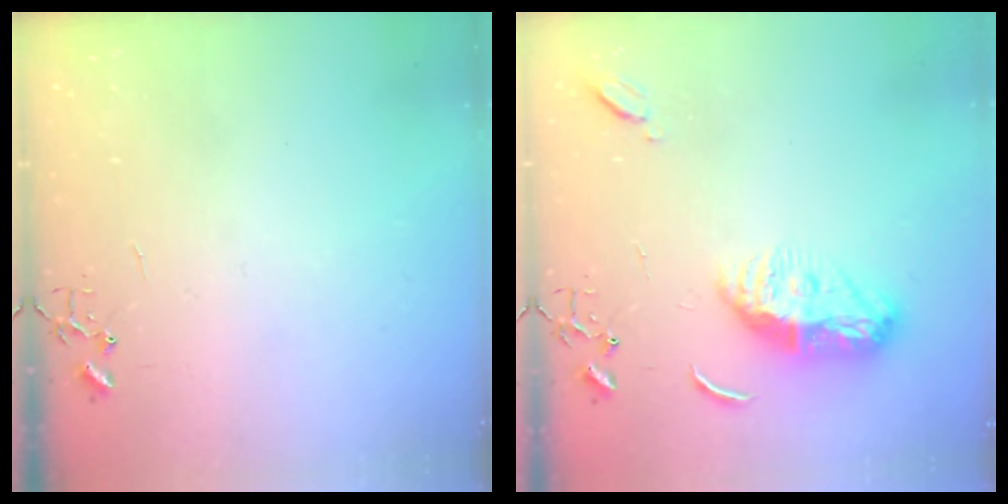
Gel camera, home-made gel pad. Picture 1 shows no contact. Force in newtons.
{"total": 10.8, "press": 10.7, "slide": 1.1}